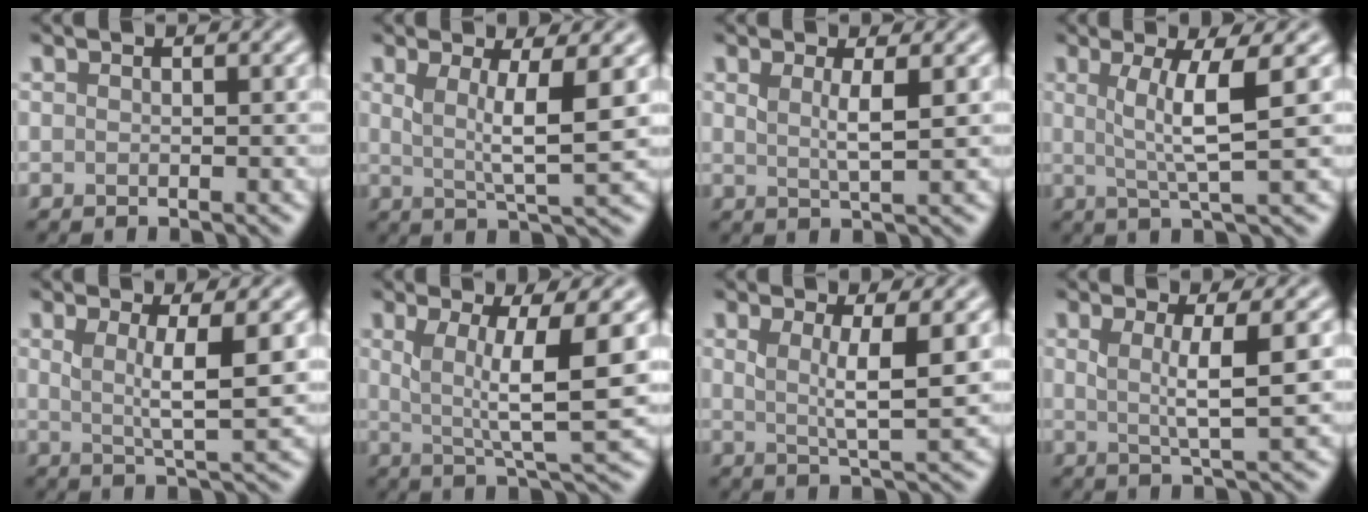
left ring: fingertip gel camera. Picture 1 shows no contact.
{"total": 4.8, "force": [1.1, 1.0, 4.5], "torque": [-0.078, -0.006, 0.020]}
{"total": 2.3, "force": [0.7, 0.5, 2.1], "torque": [-0.035, -0.005, 0.012]}
{"total": 4.8, "force": [1.0, 0.6, 4.6], "torque": [-0.079, -0.001, 0.020]}
{"total": 4.2, "force": [0.9, 0.9, 4.0], "torque": [-0.067, -0.006, 0.016]}
{"total": 6.7, "force": [1.2, 1.3, 6.5], "torque": [-0.111, -0.008, 0.024]}
{"total": 3.8, "force": [0.9, 0.9, 3.6], "torque": [-0.059, -0.007, 0.015]}
{"total": 3.8, "force": [0.6, 0.8, 3.7], "torque": [-0.060, -0.004, 0.009]}